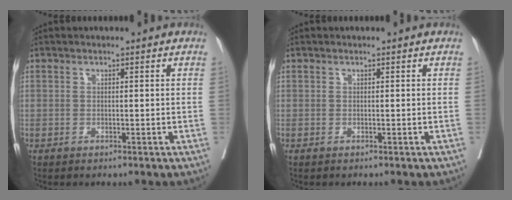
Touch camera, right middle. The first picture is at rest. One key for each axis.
{"total": 0.0}